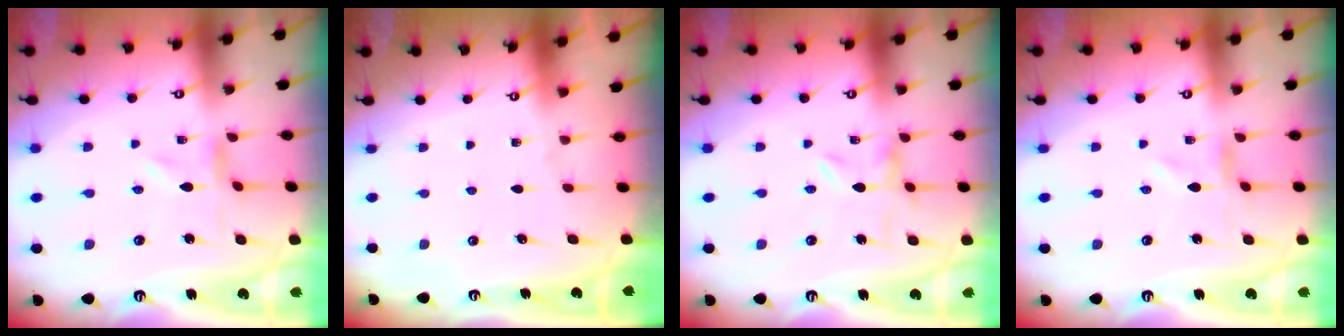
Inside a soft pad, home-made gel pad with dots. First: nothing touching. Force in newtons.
{"total": 0.0}
{"total": 0.0}
{"total": 0.9, "press": 0.9, "slide": 0.1}